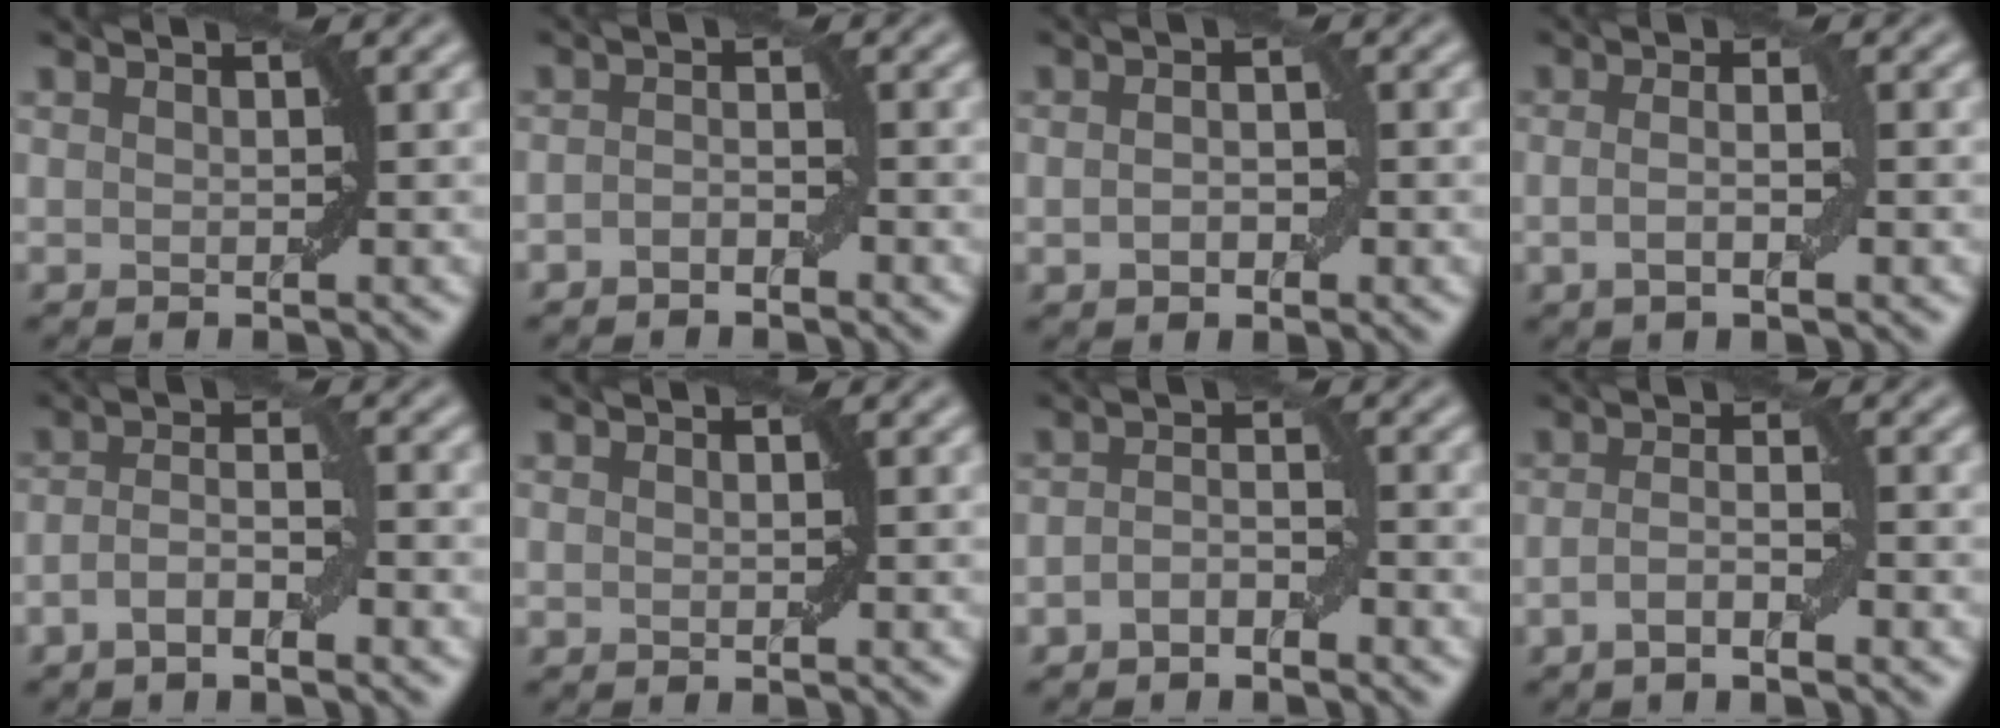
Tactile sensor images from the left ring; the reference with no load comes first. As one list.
[{"total": 1.3, "force": [-1.0, 0.5, 0.7], "torque": [-0.014, 0.004, -0.020]}, {"total": 2.2, "force": [-0.3, 1.2, 1.9], "torque": [-0.033, 0.001, -0.005]}, {"total": 2.6, "force": [-0.5, 0.6, 2.5], "torque": [-0.044, -0.003, -0.010]}, {"total": 3.2, "force": [-1.7, 0.8, 2.6], "torque": [-0.051, 0.006, -0.036]}, {"total": 0.0}, {"total": 1.8, "force": [-1.2, 0.7, 1.1], "torque": [-0.021, 0.008, -0.027]}, {"total": 2.6, "force": [-1.2, 0.5, 2.2], "torque": [-0.041, 0.006, -0.027]}]